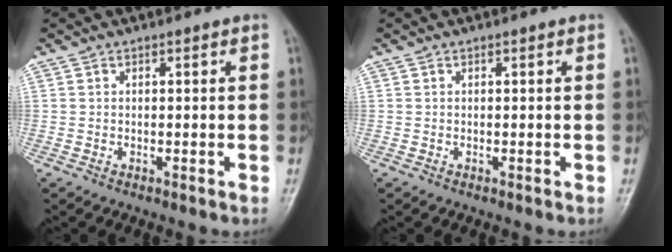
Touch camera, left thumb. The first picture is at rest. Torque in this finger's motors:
{"motor_torque": [0.00, 0.00, 0.01, -0.03, 0.00]}